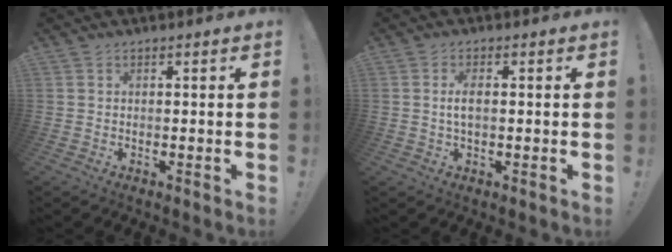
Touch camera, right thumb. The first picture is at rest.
{"total": 3.4, "force": [0.0, 1.4, 3.1], "torque": [-0.061, 0.001, -0.003]}